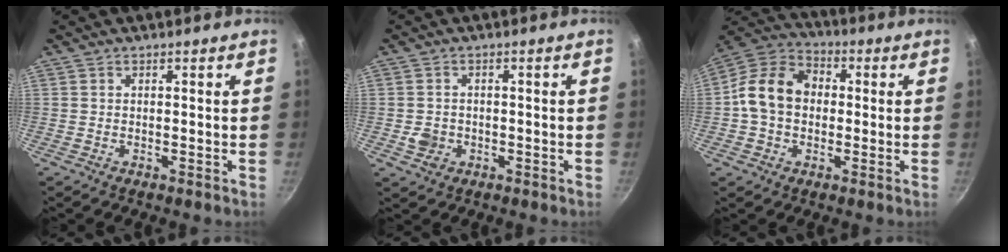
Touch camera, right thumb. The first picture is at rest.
{"total": 3.3, "force": [-0.9, 2.9, 1.4], "torque": [-0.018, 0.011, -0.012]}
{"total": 12.4, "force": [-0.1, 9.7, 7.8], "torque": [-0.104, 0.031, -0.023]}